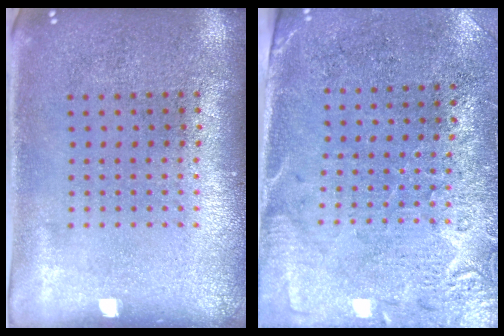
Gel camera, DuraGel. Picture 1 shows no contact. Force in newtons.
{"total": 2.7, "press": 2.4, "slide": 1.3}